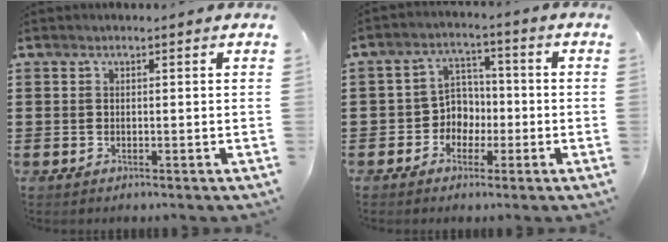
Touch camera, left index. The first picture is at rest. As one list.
[{"total": 4.7, "force": [-1.8, 4.1, 1.3], "torque": [-0.039, 0.010, -0.038]}]